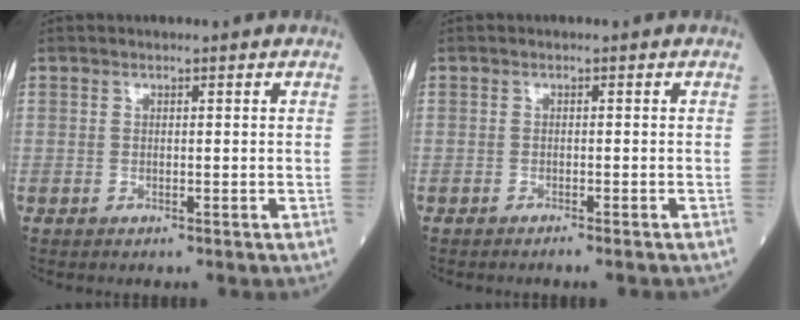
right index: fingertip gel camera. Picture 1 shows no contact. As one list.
[{"total": 2.2, "force": [-1.9, -0.1, 1.1], "torque": [-0.012, 0.000, -0.023]}]